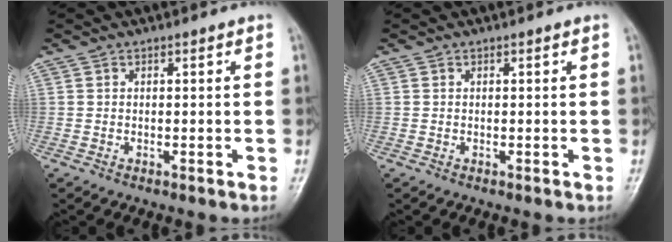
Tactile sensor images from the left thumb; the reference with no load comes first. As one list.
[{"total": 0.0}]